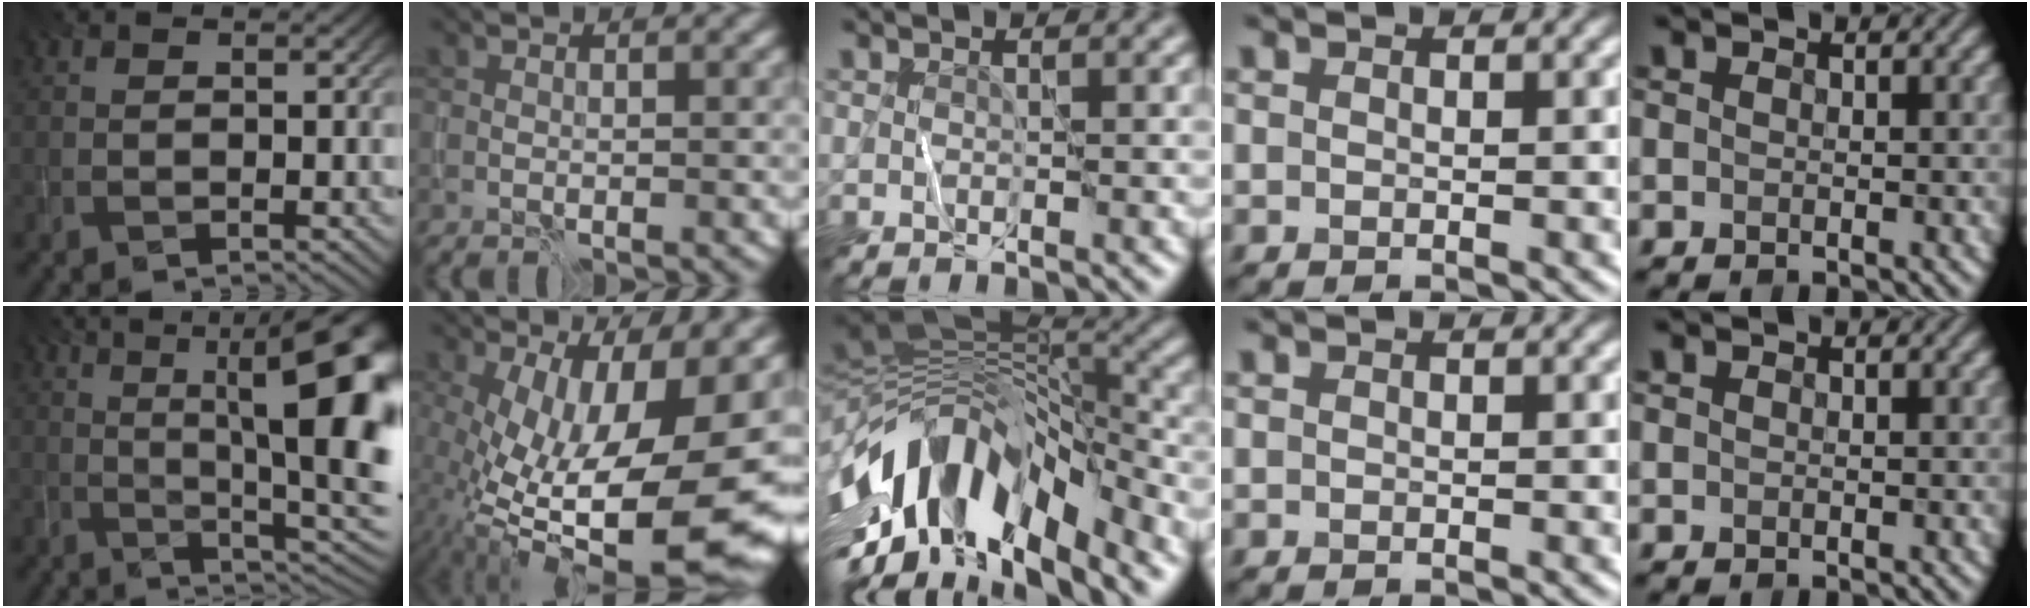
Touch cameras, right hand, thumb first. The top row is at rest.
{"thumb": {"total": 17.6, "force": [3.4, 5.6, 16.3], "torque": [-0.193, 0.023, 0.050]}, "index": {"total": 17.8, "force": [-2.5, 7.7, 15.9], "torque": [-0.241, -0.042, -0.030]}, "middle": {"total": 14.1, "force": [-5.5, 6.5, 11.2], "torque": [-0.202, 0.014, -0.098]}}